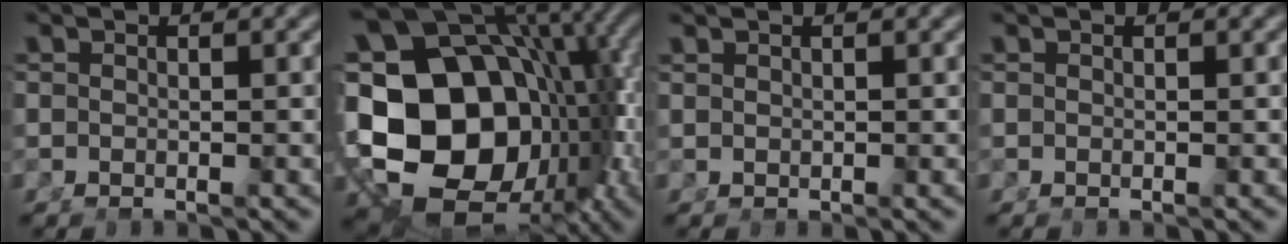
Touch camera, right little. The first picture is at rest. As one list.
[{"total": 29.0, "force": [-2.7, 20.3, 20.5], "torque": [-0.372, -0.083, -0.013]}, {"total": 0.9, "force": [0.6, -0.7, 0.1], "torque": [0.006, 0.001, 0.017]}, {"total": 0.0}]